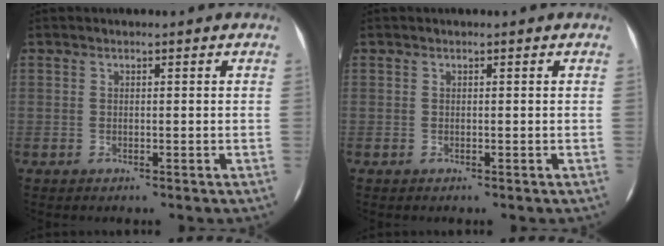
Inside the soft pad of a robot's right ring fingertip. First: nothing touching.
{"total": 0.0}